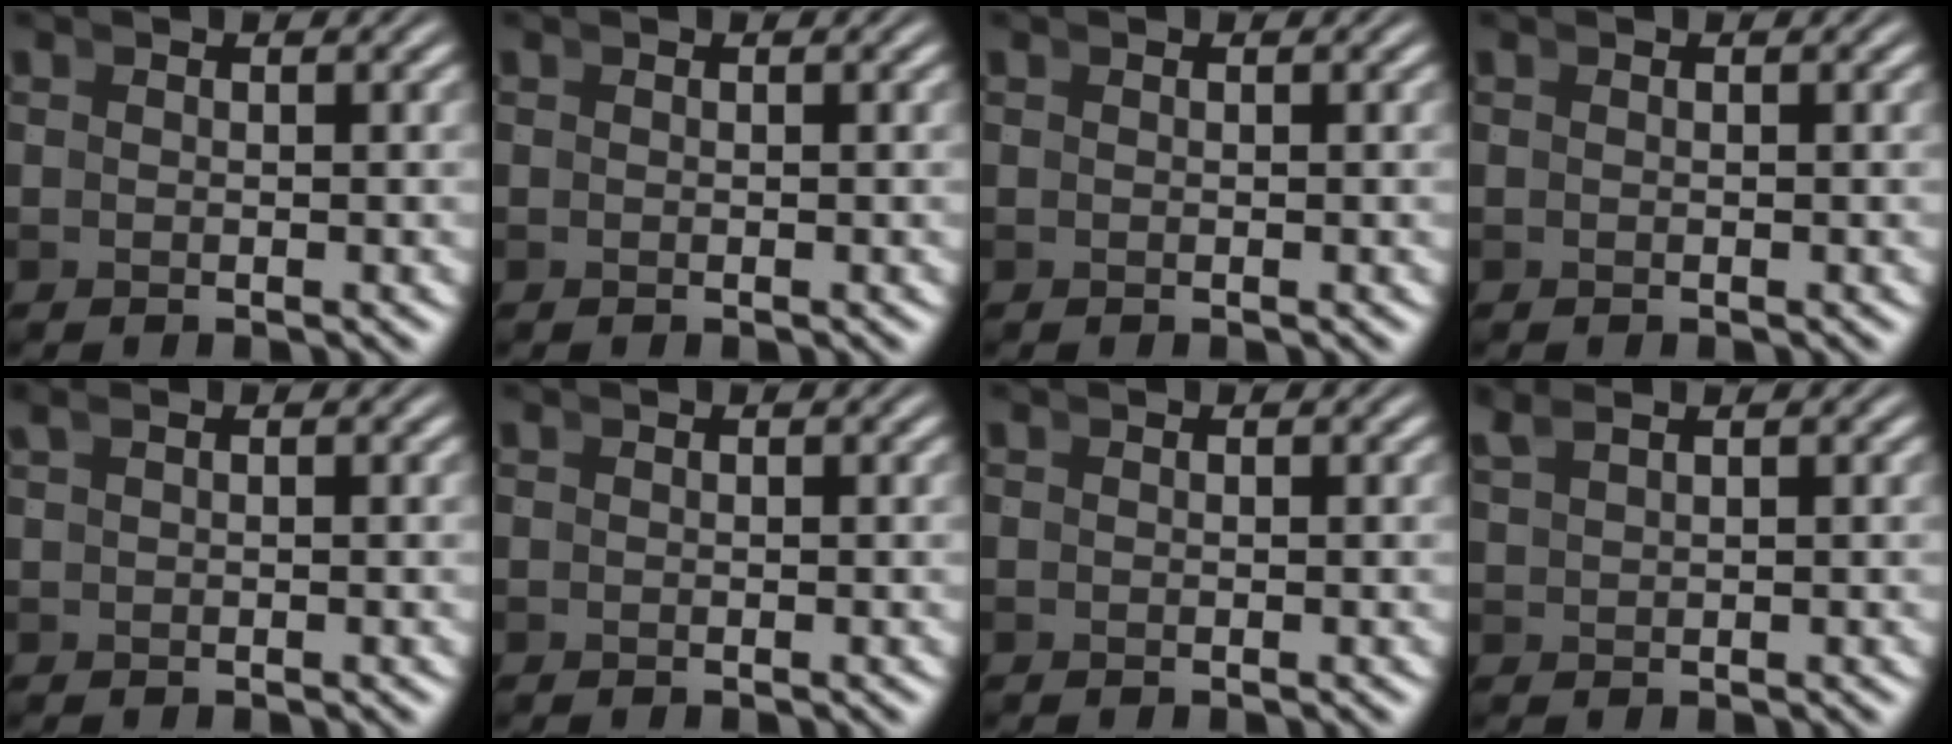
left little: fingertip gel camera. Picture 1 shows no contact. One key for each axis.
{"total": 0.0}
{"total": 0.0}
{"total": 0.0}
{"total": 0.8, "fx": 0.6, "fy": -0.3, "fz": 0.4, "tx": -0.012, "ty": 0.011, "tz": 0.010}
{"total": 0.0}
{"total": 0.0}
{"total": 1.4, "fx": 1.4, "fy": -0.2, "fz": 0.4, "tx": -0.012, "ty": 0.013, "tz": 0.031}